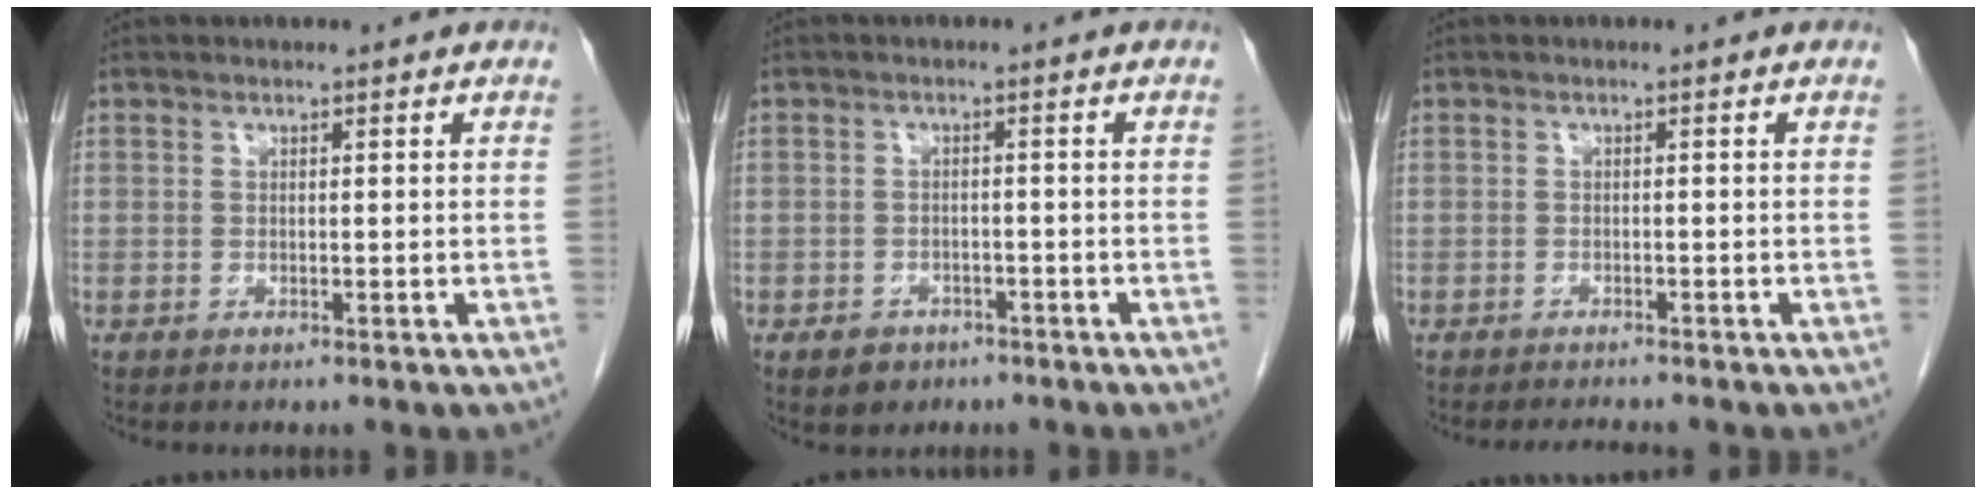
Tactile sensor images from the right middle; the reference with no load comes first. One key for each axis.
{"total": 3.3, "fx": -2.0, "fy": 2.4, "fz": 0.9, "tx": -0.014, "ty": 0.006, "tz": -0.022}
{"total": 1.9, "fx": -1.9, "fy": -0.2, "fz": 0.4, "tx": -0.008, "ty": -0.007, "tz": -0.027}